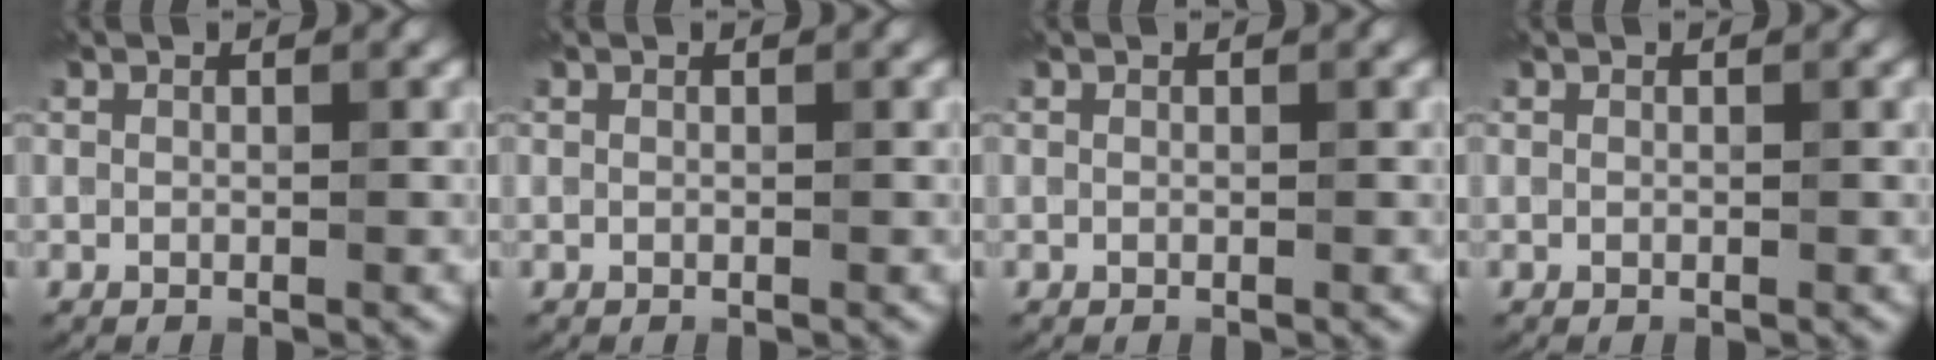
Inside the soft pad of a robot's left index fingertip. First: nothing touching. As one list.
[{"total": 0.0}, {"total": 0.0}, {"total": 0.0}]